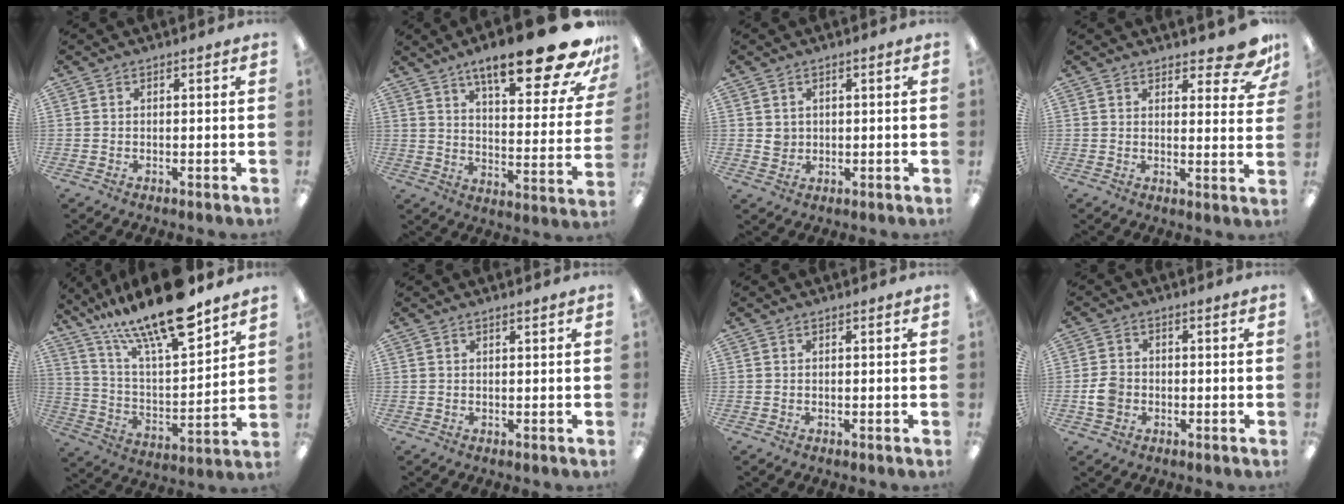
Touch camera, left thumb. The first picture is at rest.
{"total": 23.6, "force": [15.9, 6.3, 16.3], "torque": [-0.231, -0.106, 0.251]}
{"total": 2.5, "force": [0.9, 2.3, 0.5], "torque": [-0.005, -0.001, 0.014]}
{"total": 7.4, "force": [6.0, 2.2, 3.6], "torque": [-0.030, -0.044, 0.102]}
{"total": 20.2, "force": [16.2, 4.9, 11.0], "torque": [-0.196, -0.109, 0.275]}
{"total": 0.7, "force": [0.5, 0.0, 0.4], "torque": [-0.008, 0.000, 0.009]}
{"total": 0.0}
{"total": 4.7, "force": [-1.1, 3.9, 2.5], "torque": [-0.055, 0.005, -0.021]}